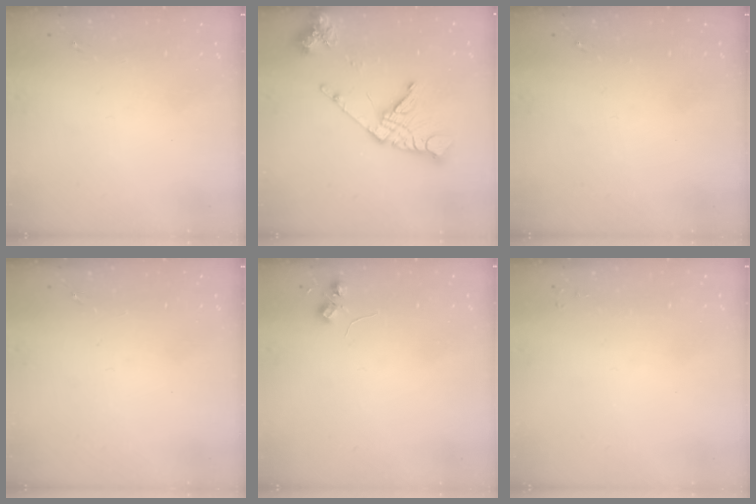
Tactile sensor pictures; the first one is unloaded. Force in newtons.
{"total": 16.8, "press": 16.7, "slide": 2.2}
{"total": 0.0}
{"total": 0.0}
{"total": 5.2, "press": 5.2, "slide": 0.7}
{"total": 2.0, "press": 2.0, "slide": 0.3}